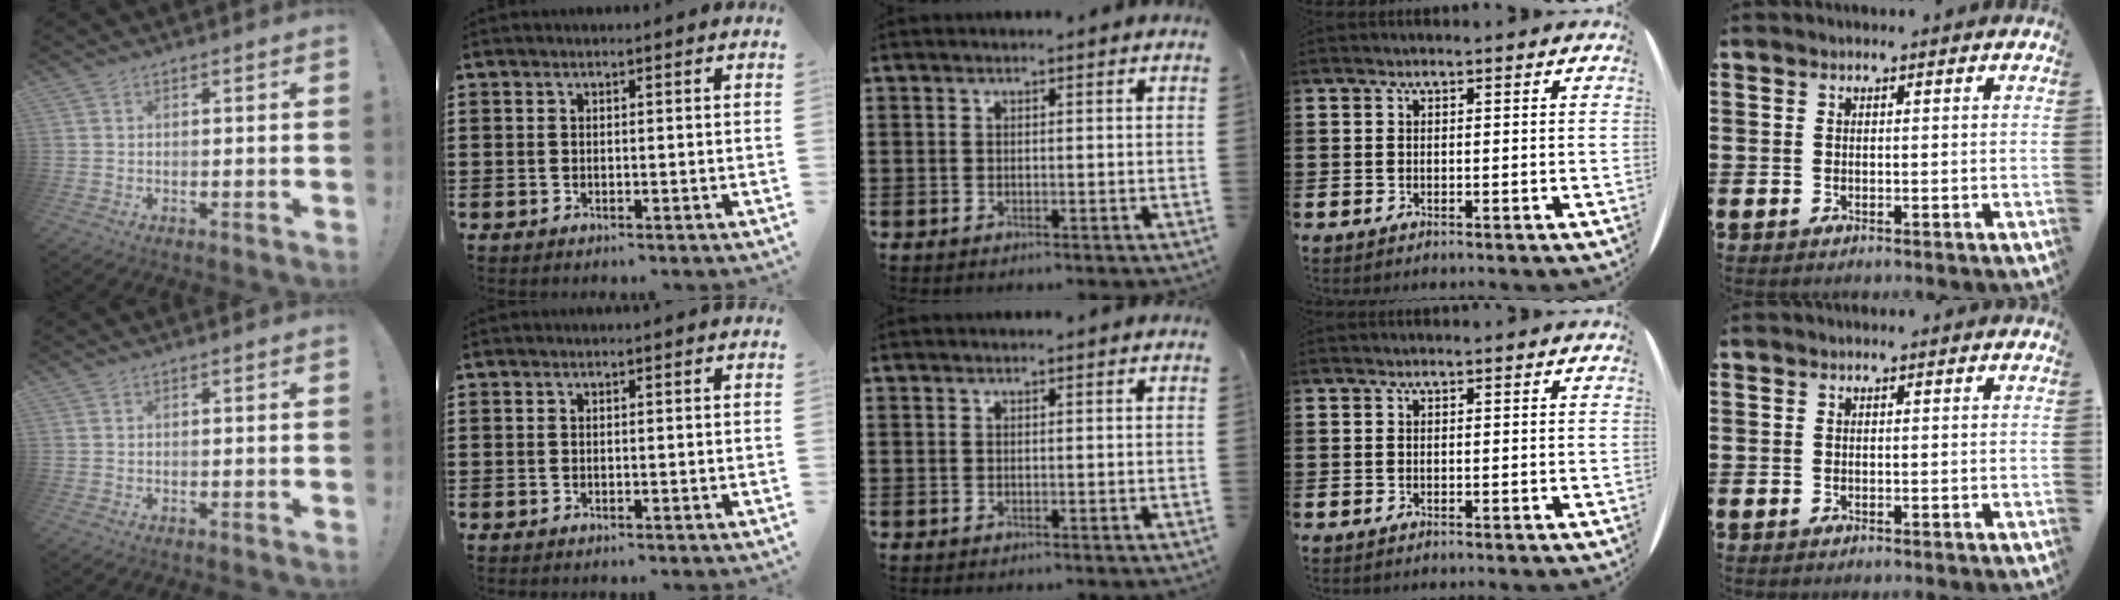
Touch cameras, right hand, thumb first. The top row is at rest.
{}